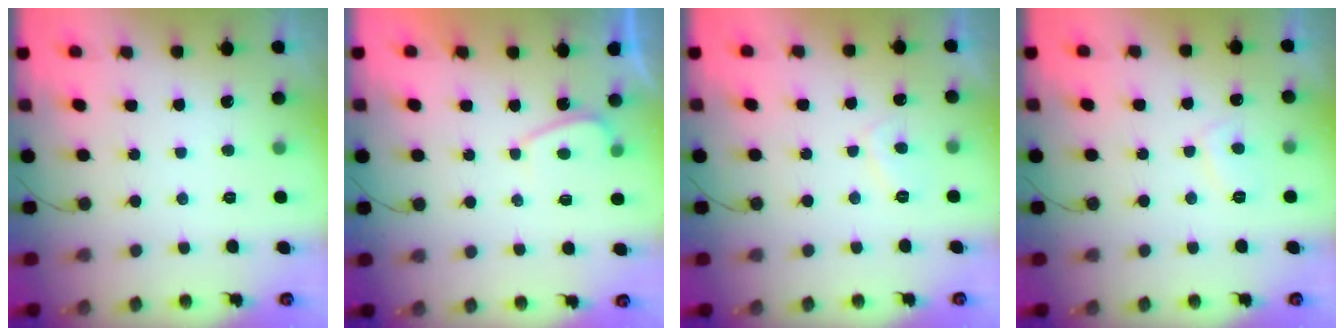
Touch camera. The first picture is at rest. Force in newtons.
{"total": 1.6, "press": 1.5, "slide": 0.6}
{"total": 2.5, "press": 2.3, "slide": 0.8}
{"total": 3.7, "press": 3.7, "slide": 0.5}